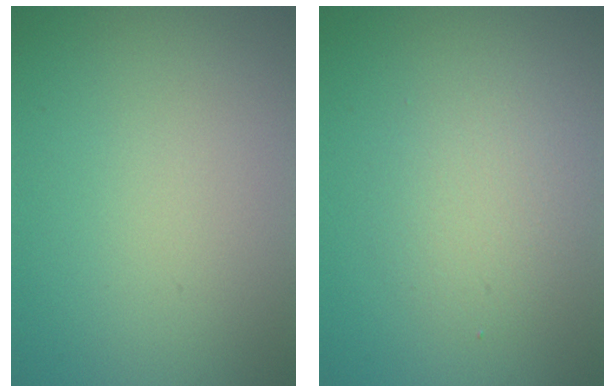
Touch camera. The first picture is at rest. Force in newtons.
{"total": 2.6, "press": 2.6, "slide": 0.3}